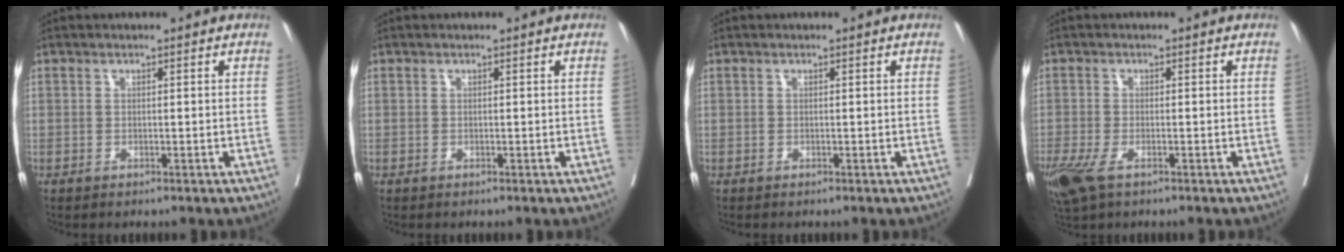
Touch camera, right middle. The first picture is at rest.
{"total": 0.0}
{"total": 0.0}
{"total": 6.3, "force": [-3.7, 2.5, 4.5], "torque": [-0.096, -0.018, -0.069]}